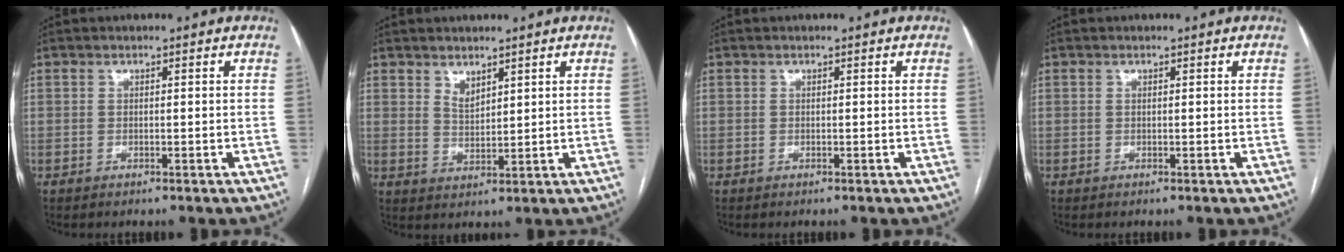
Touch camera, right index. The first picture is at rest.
{"total": 3.1, "force": [2.3, 1.8, 1.2], "torque": [-0.020, -0.005, 0.050]}
{"total": 0.0}
{"total": 0.0}